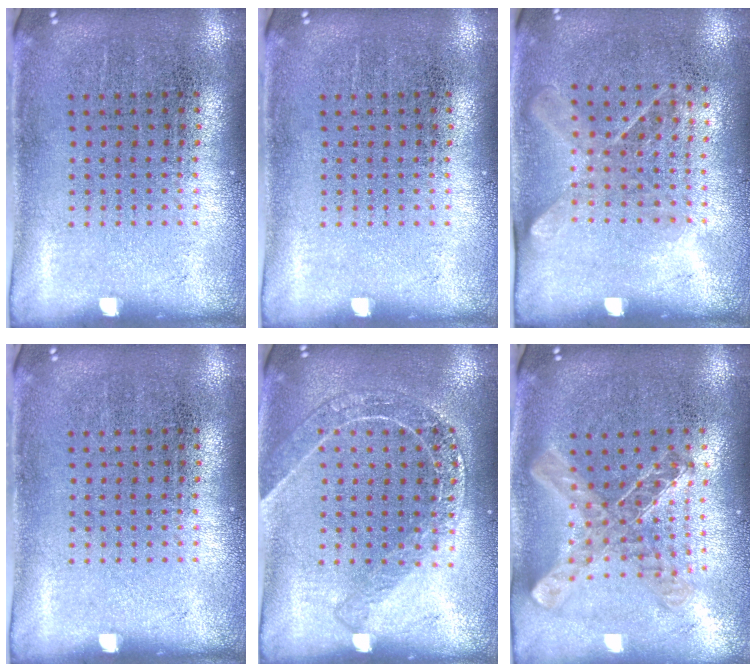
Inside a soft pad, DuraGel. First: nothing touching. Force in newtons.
{"total": 0.0}
{"total": 1.2, "press": 1.0, "slide": 0.7}
{"total": 0.0}
{"total": 1.6, "press": 1.5, "slide": 0.5}
{"total": 1.1, "press": 1.1, "slide": 0.2}